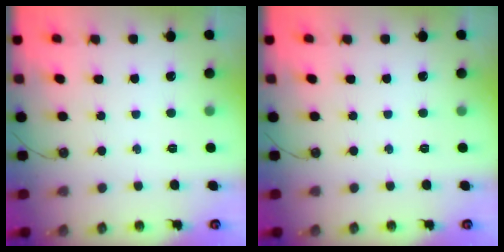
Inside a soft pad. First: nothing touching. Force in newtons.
{"total": 0.0}